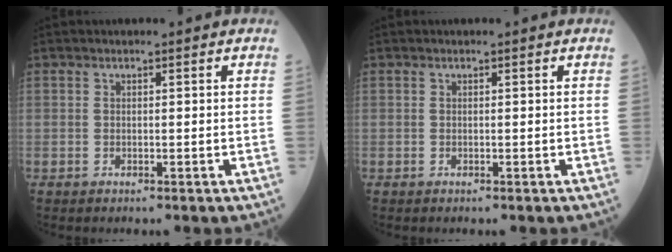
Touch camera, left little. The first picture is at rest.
{"total": 0.0}